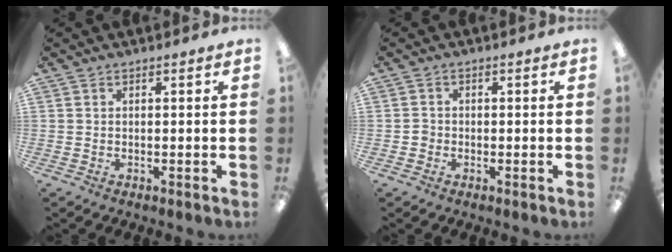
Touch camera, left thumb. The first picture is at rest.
{"total": 1.5, "force": [-0.4, 1.4, 0.2], "torque": [-0.004, 0.005, -0.012]}